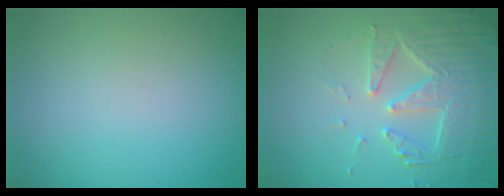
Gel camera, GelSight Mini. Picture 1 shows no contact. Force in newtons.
{"total": 4.5, "press": 4.4, "slide": 0.6}